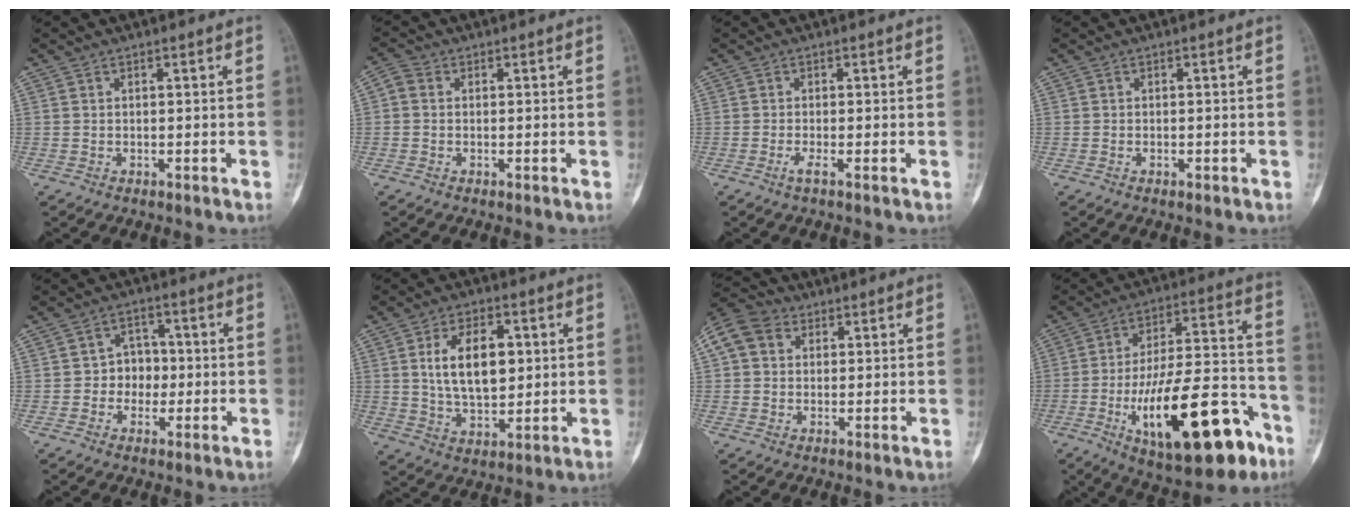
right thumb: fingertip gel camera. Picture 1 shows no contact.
{"total": 2.2, "force": [0.0, 1.8, 1.3], "torque": [-0.023, 0.005, -0.011]}
{"total": 1.3, "force": [-0.6, -0.1, 1.1], "torque": [-0.033, -0.004, -0.018]}
{"total": 0.8, "force": [-0.4, 0.4, 0.6], "torque": [-0.012, 0.003, -0.005]}
{"total": 5.7, "force": [-0.6, 4.9, 2.8], "torque": [0.002, 0.014, -0.021]}
{"total": 12.4, "force": [2.4, 7.2, 9.8], "torque": [-0.143, -0.007, 0.046]}
{"total": 9.7, "force": [2.7, 8.0, 4.8], "torque": [-0.090, 0.025, 0.042]}
{"total": 25.3, "force": [-11.1, 9.5, 20.7], "torque": [-0.316, 0.057, -0.161]}